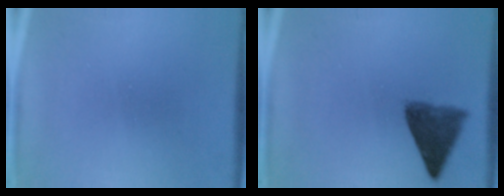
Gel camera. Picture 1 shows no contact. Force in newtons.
{"total": 7.7}